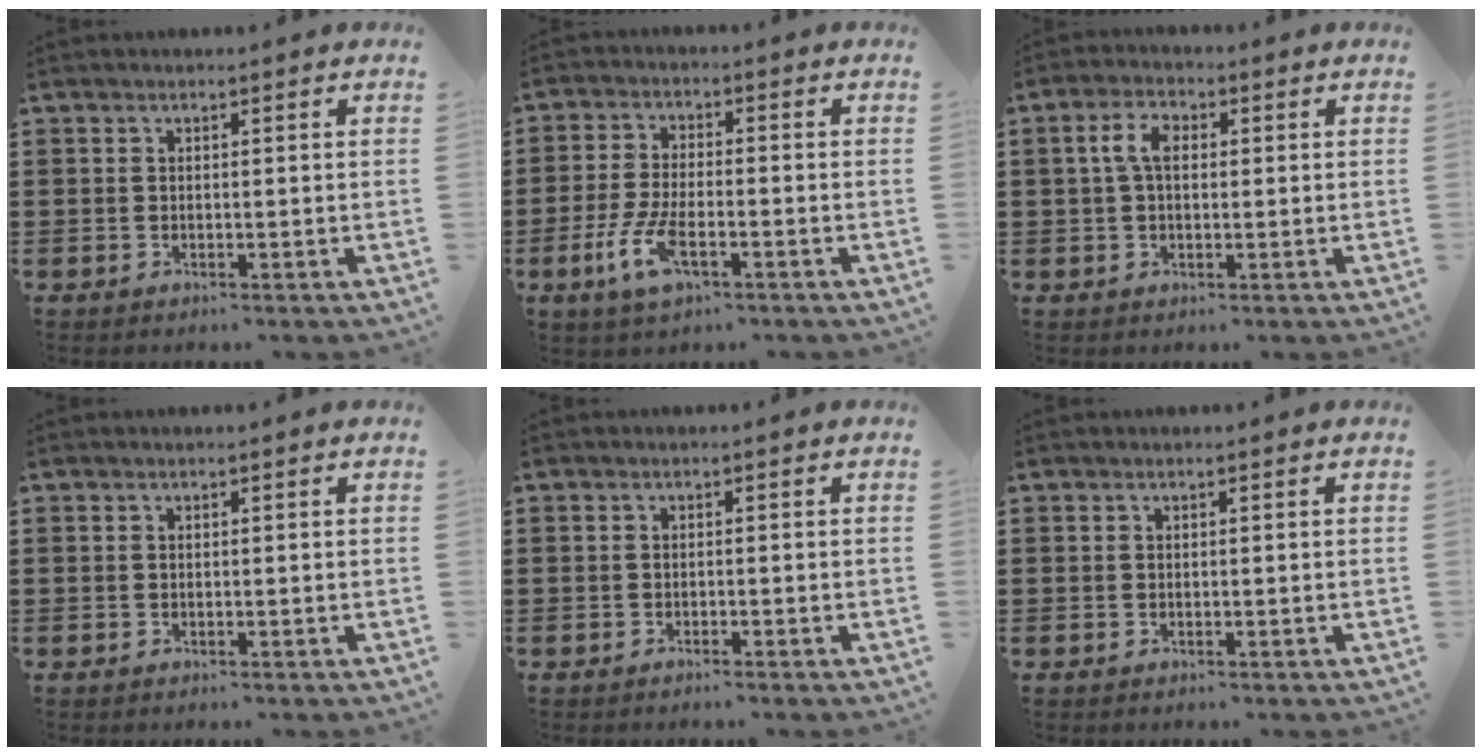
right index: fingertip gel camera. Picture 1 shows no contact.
{"total": 6.6, "force": [-2.8, 2.2, 5.6], "torque": [-0.132, -0.014, -0.054]}
{"total": 4.6, "force": [0.6, 2.4, 3.8], "torque": [-0.086, 0.011, 0.006]}
{"total": 0.0}
{"total": 0.6, "force": [-0.6, 0.0, 0.2], "torque": [-0.005, -0.002, -0.012]}
{"total": 0.0}